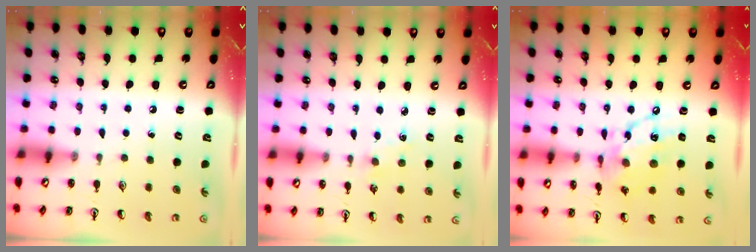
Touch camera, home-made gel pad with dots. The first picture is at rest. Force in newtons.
{"total": 1.3, "press": 1.3, "slide": 0.3}
{"total": 14.6, "press": 14.5, "slide": 0.9}